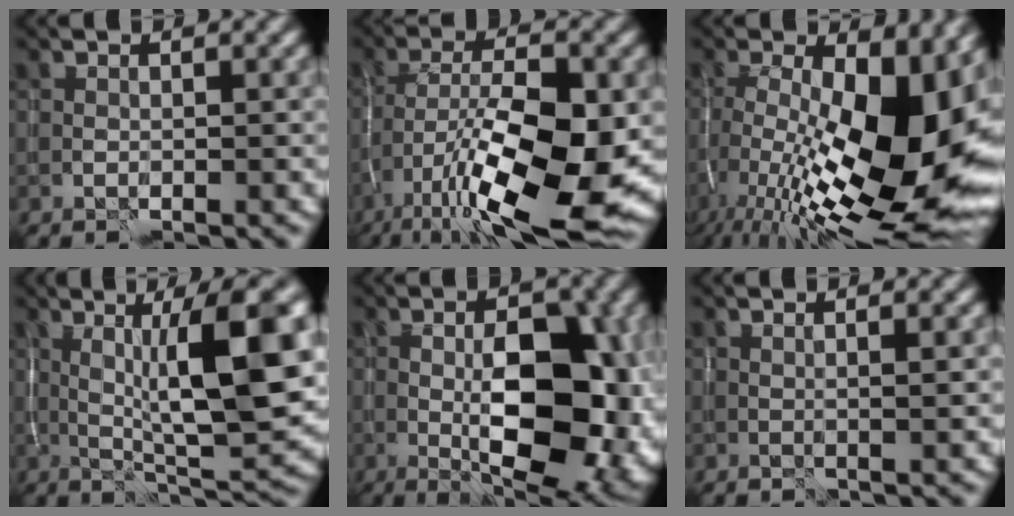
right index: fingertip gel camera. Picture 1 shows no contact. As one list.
[{"total": 14.9, "force": [-5.9, 5.2, 12.6], "torque": [-0.225, -0.010, -0.100]}, {"total": 18.9, "force": [-4.0, 7.6, 16.8], "torque": [-0.276, -0.009, -0.064]}, {"total": 11.5, "force": [1.6, 2.5, 11.1], "torque": [-0.161, 0.004, 0.032]}, {"total": 12.1, "force": [-1.2, 5.9, 10.5], "torque": [-0.145, -0.002, -0.014]}, {"total": 1.4, "force": [0.2, 0.2, 1.3], "torque": [-0.022, 0.000, 0.002]}]